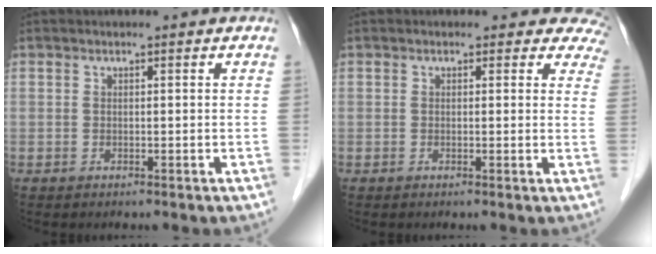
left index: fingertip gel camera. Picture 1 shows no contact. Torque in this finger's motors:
{"motor_torque": [0.72, -1.09, 0.09, -0.04]}